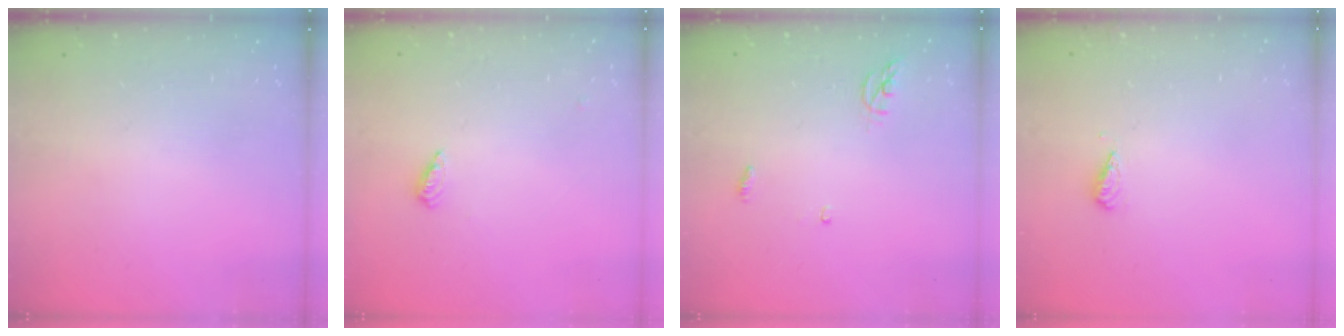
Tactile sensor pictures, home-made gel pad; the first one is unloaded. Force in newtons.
{"total": 4.5, "press": 4.2, "slide": 1.7}
{"total": 3.8, "press": 3.8, "slide": 0.3}
{"total": 3.0, "press": 3.0, "slide": 0.1}